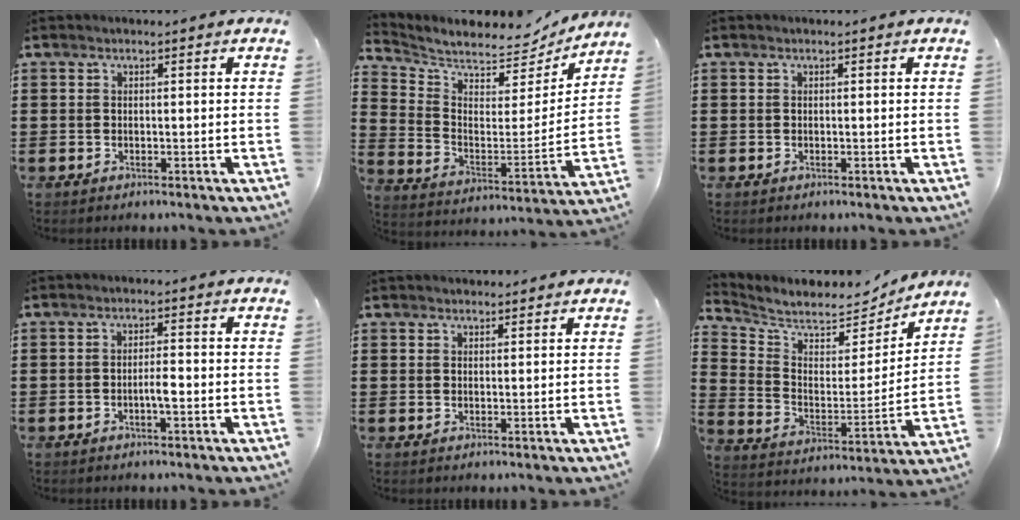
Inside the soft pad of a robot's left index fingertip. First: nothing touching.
{"total": 5.7, "force": [5.5, 0.9, 0.9], "torque": [-0.053, -0.053, 0.092]}
{"total": 0.0}
{"total": 2.6, "force": [-0.8, 0.5, 2.4], "torque": [-0.045, 0.004, -0.015]}
{"total": 1.4, "force": [1.3, 0.3, 0.1], "torque": [-0.004, 0.001, 0.026]}
{"total": 5.8, "force": [5.5, 1.4, 1.1], "torque": [-0.057, -0.047, 0.092]}